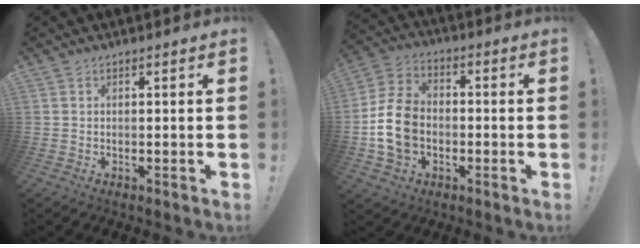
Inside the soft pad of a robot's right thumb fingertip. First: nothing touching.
{"total": 13.6, "force": [-2.5, 10.3, 8.6], "torque": [-0.158, 0.020, -0.044]}